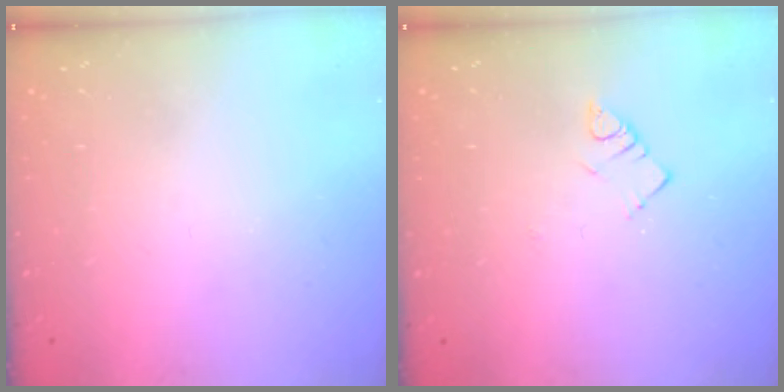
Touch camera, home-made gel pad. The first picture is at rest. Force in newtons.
{"total": 3.4, "press": 3.3, "slide": 0.6}